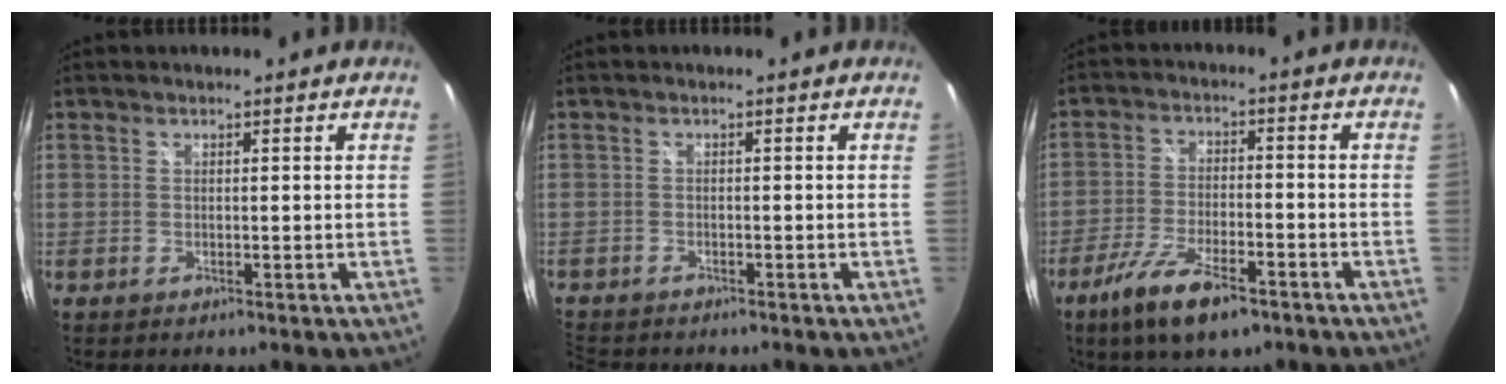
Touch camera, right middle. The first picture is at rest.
{"total": 4.1, "force": [-3.7, 1.2, 1.0], "torque": [-0.039, -0.018, -0.070]}
{"total": 10.7, "force": [-7.0, 3.2, 7.5], "torque": [-0.167, -0.022, -0.126]}